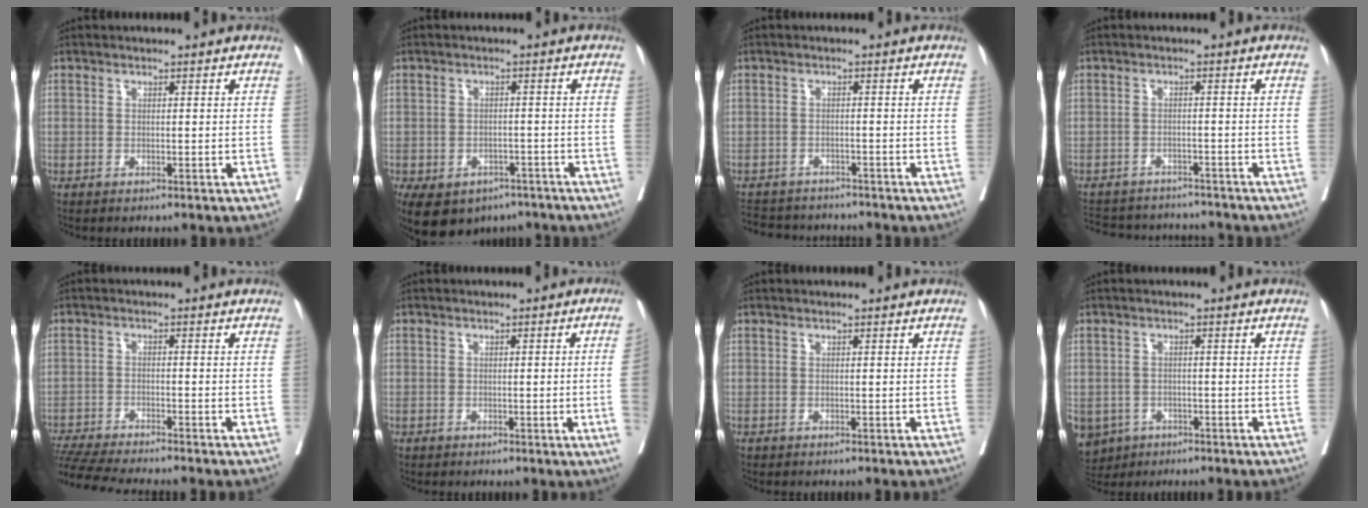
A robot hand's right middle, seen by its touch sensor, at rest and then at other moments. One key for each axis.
{"total": 13.8, "fx": -8.7, "fy": 9.0, "fz": 5.8, "tx": -0.148, "ty": -0.005, "tz": -0.108}
{"total": 7.8, "fx": -7.3, "fy": 2.6, "fz": 1.3, "tx": -0.018, "ty": 0.009, "tz": -0.100}
{"total": 11.7, "fx": -10.8, "fy": 3.7, "fz": 2.6, "tx": -0.055, "ty": 0.014, "tz": -0.142}
{"total": 10.4, "fx": -9.4, "fy": -0.3, "fz": 4.3, "tx": -0.066, "ty": -0.017, "tz": -0.156}
{"total": 3.6, "fx": -0.4, "fy": -0.4, "fz": 3.6, "tx": -0.045, "ty": 0.003, "tz": -0.001}
{"total": 0.0}
{"total": 10.2, "fx": -5.3, "fy": 8.0, "fz": 3.3, "tx": -0.100, "ty": -0.006, "tz": -0.071}